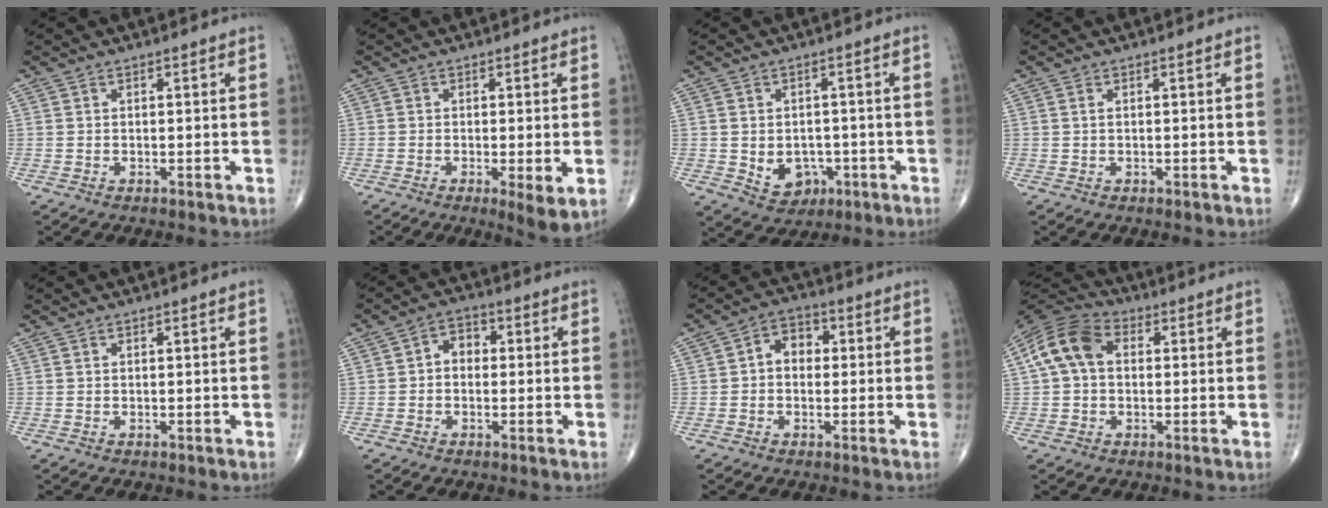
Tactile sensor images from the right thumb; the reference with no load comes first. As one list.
[{"total": 4.6, "force": [-1.1, 1.0, 4.4], "torque": [-0.077, -0.016, -0.022]}, {"total": 6.6, "force": [-1.6, 5.2, 3.7], "torque": [-0.029, 0.009, -0.009]}, {"total": 0.5, "force": [0.1, 0.2, 0.5], "torque": [-0.012, 0.005, 0.002]}, {"total": 0.0}, {"total": 4.3, "force": [0.0, 3.3, 2.7], "torque": [-0.020, 0.018, -0.012]}, {"total": 5.5, "force": [0.3, 4.2, 3.5], "torque": [-0.031, 0.018, -0.006]}, {"total": 10.3, "force": [1.4, 7.3, 7.1], "torque": [-0.136, 0.031, 0.014]}]